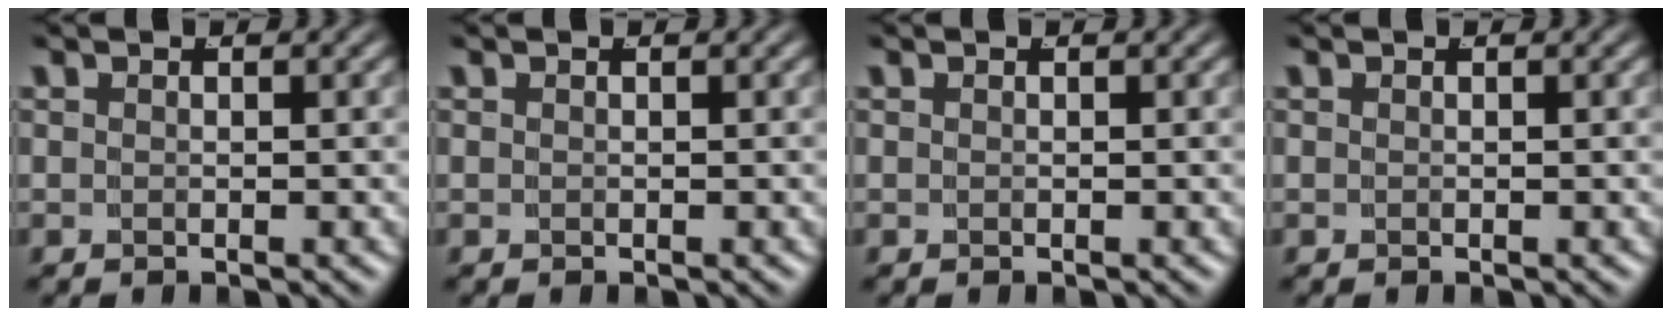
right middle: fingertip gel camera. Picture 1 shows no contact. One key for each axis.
{"total": 0.0}
{"total": 0.0}
{"total": 0.0}